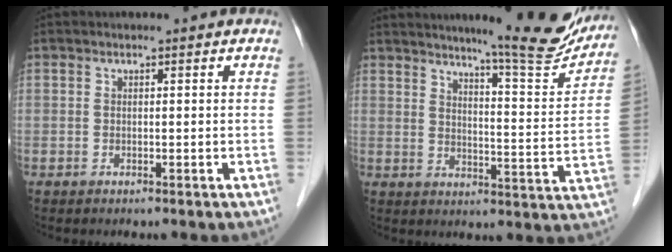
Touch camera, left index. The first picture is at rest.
{"total": 15.4, "force": [13.9, 0.1, 6.7], "torque": [-0.086, -0.045, 0.174]}